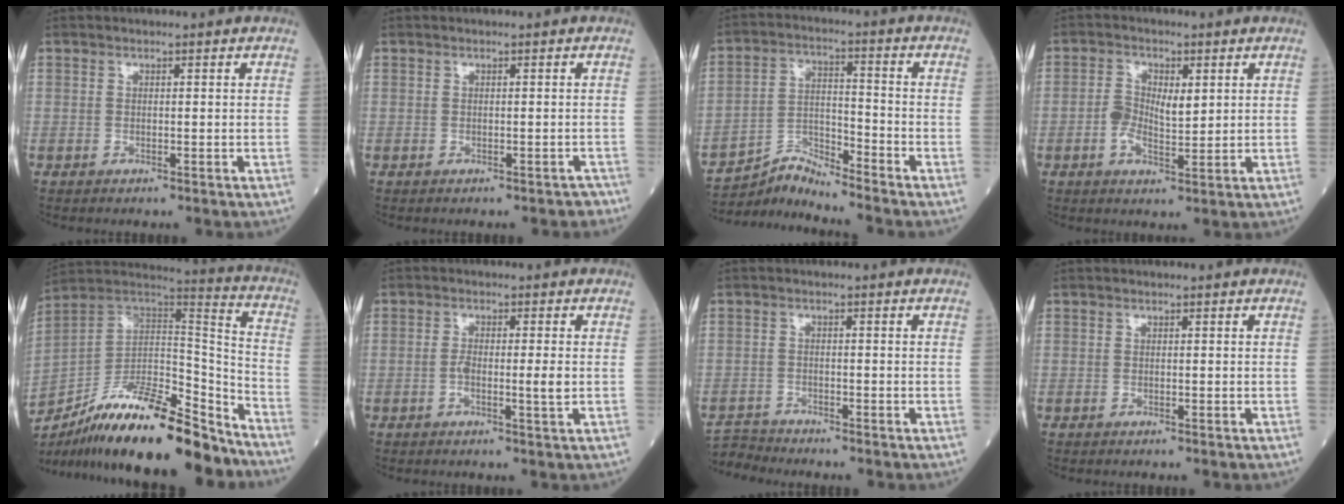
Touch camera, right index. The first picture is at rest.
{"total": 2.1, "force": [-1.7, 0.8, 0.8], "torque": [-0.005, 0.000, -0.018]}
{"total": 6.4, "force": [-6.3, -1.3, -0.4], "torque": [-0.005, 0.009, -0.116]}
{"total": 4.9, "force": [0.5, 2.3, 4.3], "torque": [-0.083, 0.009, 0.009]}
{"total": 24.9, "force": [-19.4, 5.1, 14.8], "torque": [-0.241, 0.002, -0.327]}
{"total": 3.4, "force": [-0.6, 0.2, 3.4], "torque": [-0.061, -0.001, -0.010]}
{"total": 3.0, "force": [-2.8, -0.4, -0.9], "torque": [0.021, -0.014, -0.053]}
{"total": 0.0}